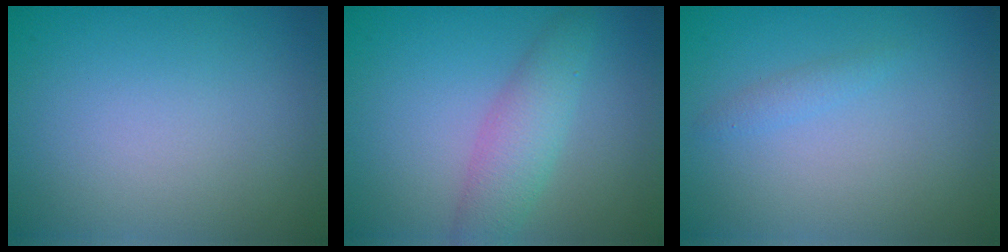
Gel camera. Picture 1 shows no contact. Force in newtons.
{"total": 3.5, "press": 3.5, "slide": 0.1}
{"total": 0.9, "press": 0.9, "slide": 0.0}